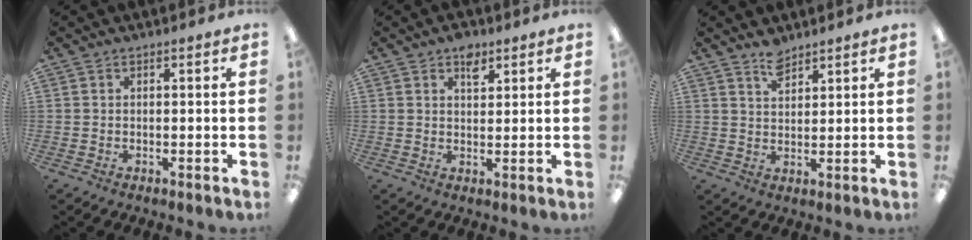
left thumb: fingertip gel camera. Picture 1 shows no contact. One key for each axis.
{"total": 4.5, "fx": 2.9, "fy": 2.4, "fz": 2.3, "tx": -0.028, "ty": -0.009, "tz": 0.049}
{"total": 4.5, "fx": 3.8, "fy": 1.8, "fz": 1.6, "tx": -0.031, "ty": -0.017, "tz": 0.069}